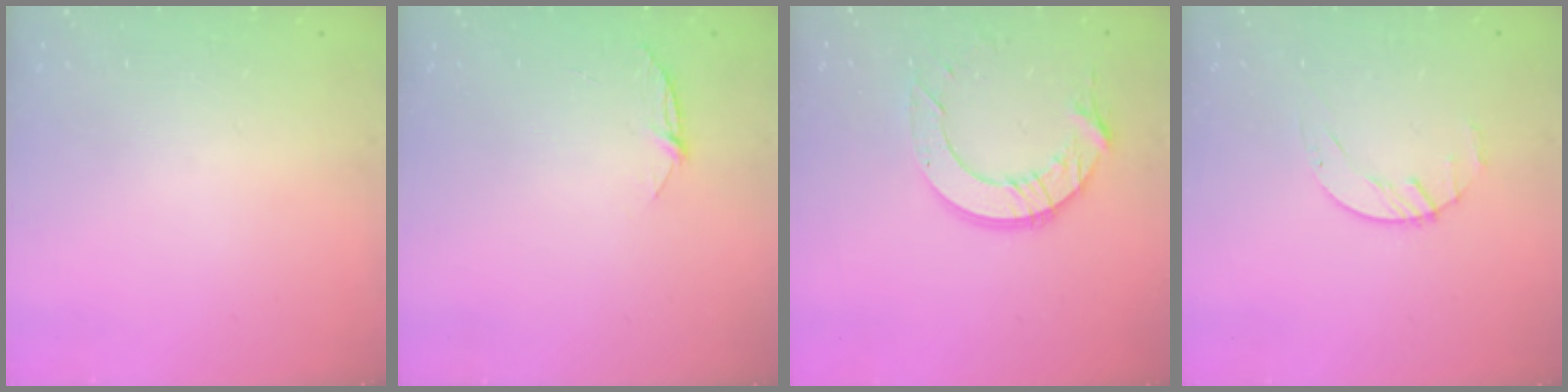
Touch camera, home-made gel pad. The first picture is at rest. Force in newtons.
{"total": 4.9, "press": 4.8, "slide": 0.6}
{"total": 11.2, "press": 11.1, "slide": 1.3}
{"total": 1.6, "press": 1.6, "slide": 0.3}